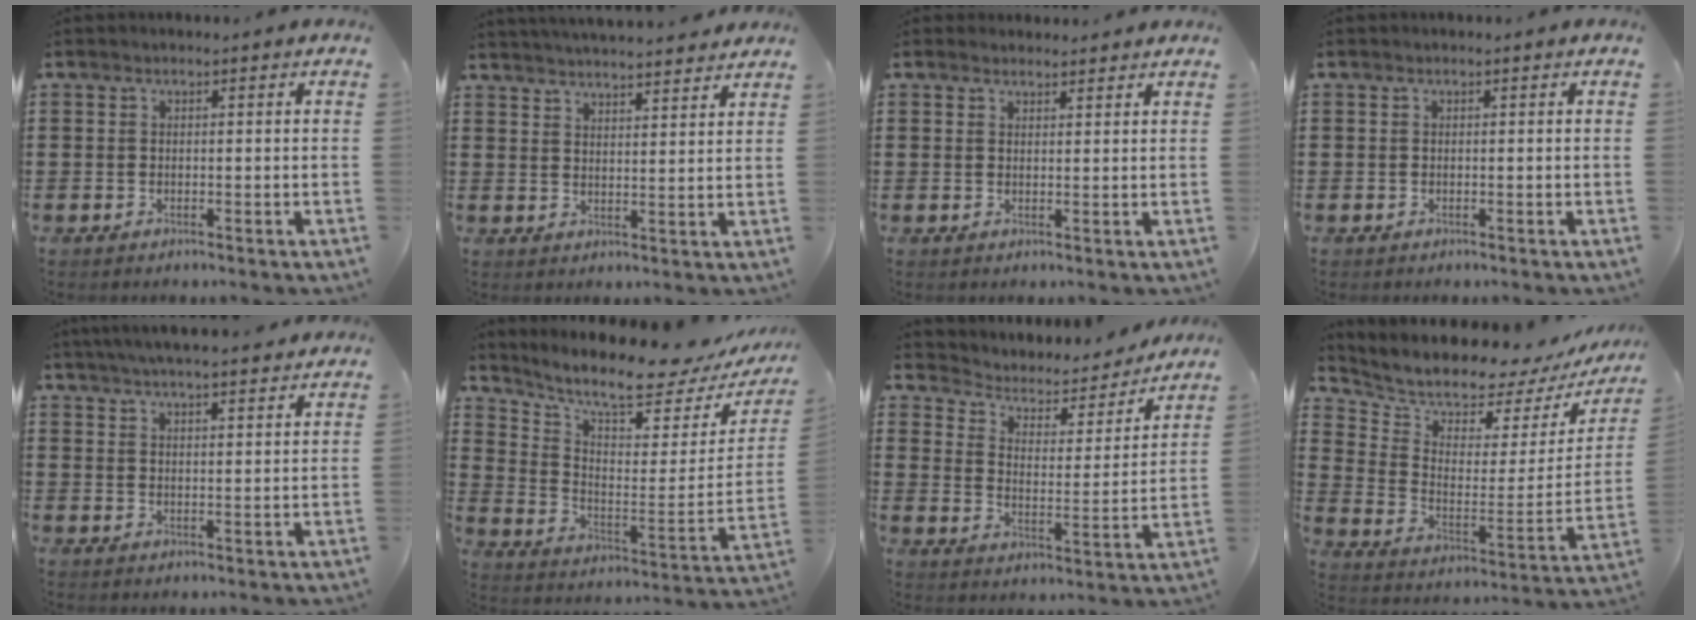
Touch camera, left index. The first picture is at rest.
{"total": 3.9, "force": [3.9, -0.3, 0.2], "torque": [-0.017, -0.018, 0.070]}
{"total": 1.8, "force": [1.8, 0.5, 0.1], "torque": [-0.006, 0.003, 0.035]}
{"total": 0.0}
{"total": 4.7, "force": [4.5, 0.0, 1.4], "torque": [-0.041, -0.013, 0.080]}
{"total": 7.9, "force": [6.8, 0.7, 4.1], "torque": [-0.104, -0.059, 0.111]}
{"total": 3.4, "force": [2.8, 1.7, 0.9], "torque": [-0.038, -0.023, 0.038]}
{"total": 6.7, "force": [6.6, 1.0, 0.3], "torque": [-0.054, -0.063, 0.112]}